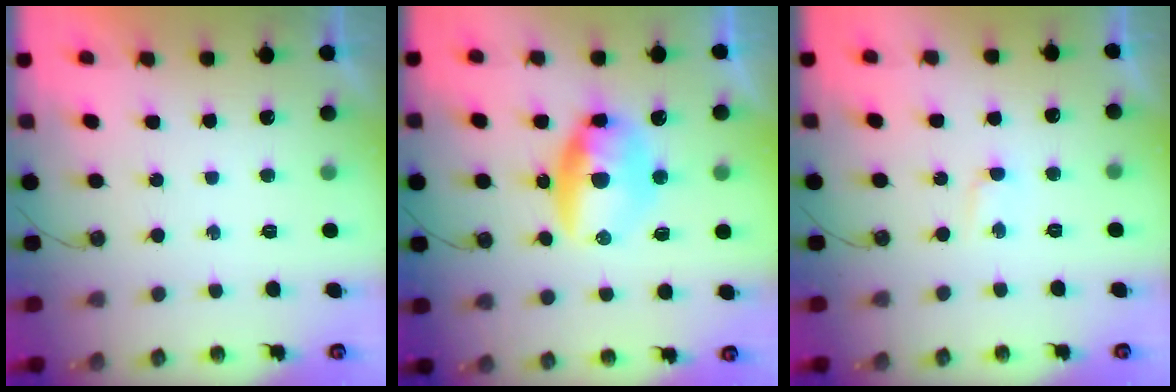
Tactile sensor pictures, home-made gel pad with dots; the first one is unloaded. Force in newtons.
{"total": 19.1, "press": 13.3, "slide": 13.8}
{"total": 1.6, "press": 1.4, "slide": 0.7}